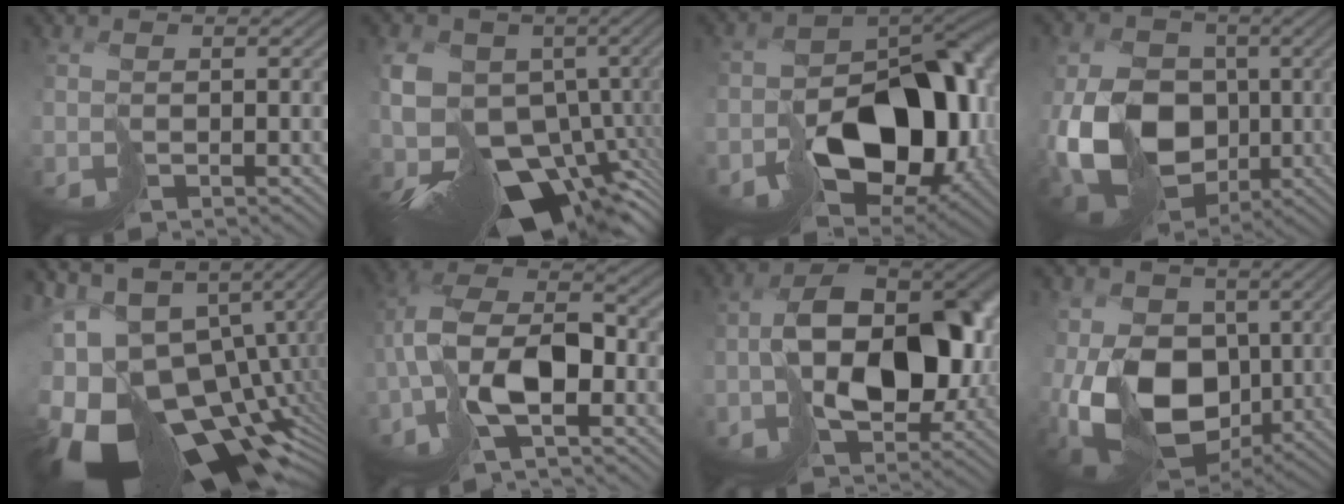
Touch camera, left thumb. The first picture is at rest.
{"total": 13.4, "force": [-2.6, 9.8, 8.8], "torque": [-0.174, -0.011, -0.044]}
{"total": 17.0, "force": [-5.4, 11.7, 11.1], "torque": [-0.140, -0.038, -0.072]}
{"total": 15.9, "force": [-2.3, 12.3, 9.8], "torque": [-0.204, -0.004, -0.039]}
{"total": 17.2, "force": [-4.5, 10.9, 12.5], "torque": [-0.214, -0.009, -0.051]}
{"total": 9.8, "force": [-3.2, 5.1, 7.8], "torque": [-0.154, 0.010, -0.069]}
{"total": 12.4, "force": [-1.4, 8.0, 9.3], "torque": [-0.118, 0.011, -0.019]}
{"total": 14.5, "force": [-1.3, 10.2, 10.3], "torque": [-0.204, -0.013, -0.009]}